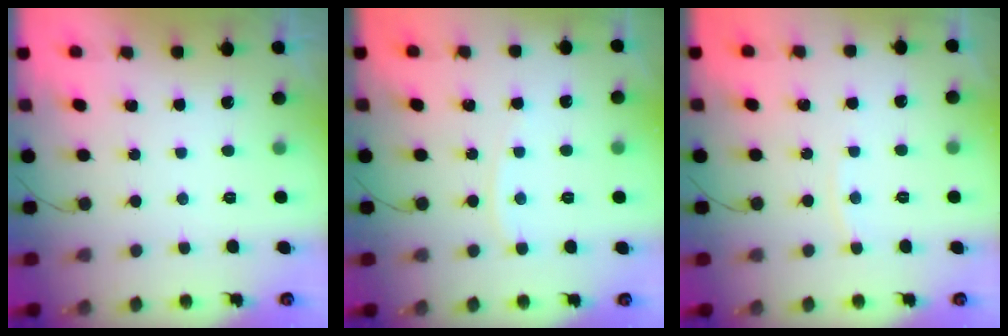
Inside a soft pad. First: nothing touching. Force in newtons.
{"total": 2.9, "press": 2.9, "slide": 0.3}
{"total": 3.2, "press": 3.1, "slide": 0.4}